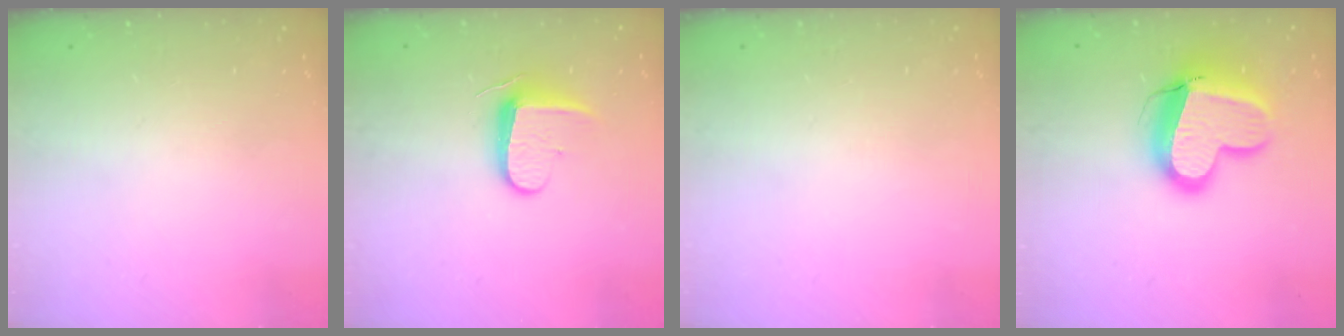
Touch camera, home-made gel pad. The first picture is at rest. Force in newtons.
{"total": 8.9, "press": 8.9, "slide": 0.9}
{"total": 0.0}
{"total": 16.2, "press": 16.0, "slide": 2.1}